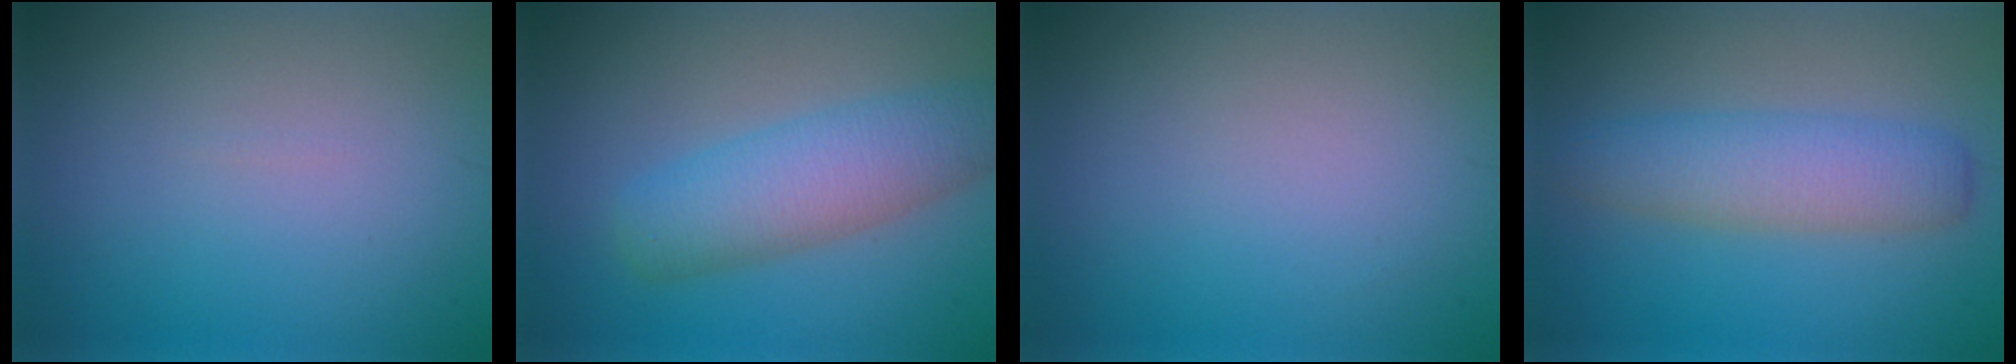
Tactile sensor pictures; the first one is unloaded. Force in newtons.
{"total": 5.6, "press": 5.6, "slide": 0.2}
{"total": 0.0}
{"total": 4.7, "press": 4.7, "slide": 0.3}